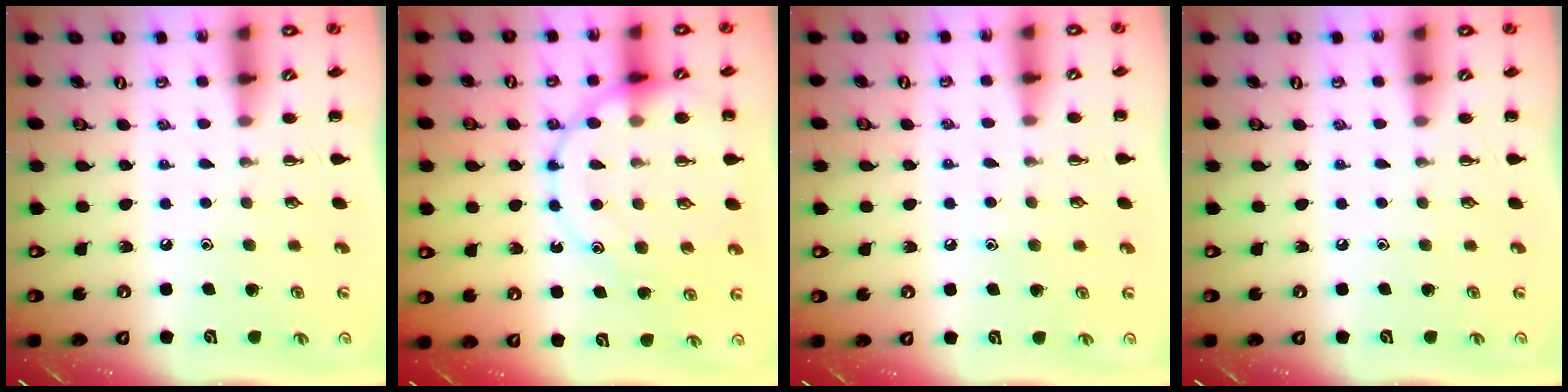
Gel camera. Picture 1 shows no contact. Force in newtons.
{"total": 16.8, "press": 16.7, "slide": 2.3}
{"total": 5.1, "press": 4.9, "slide": 1.4}
{"total": 0.0}